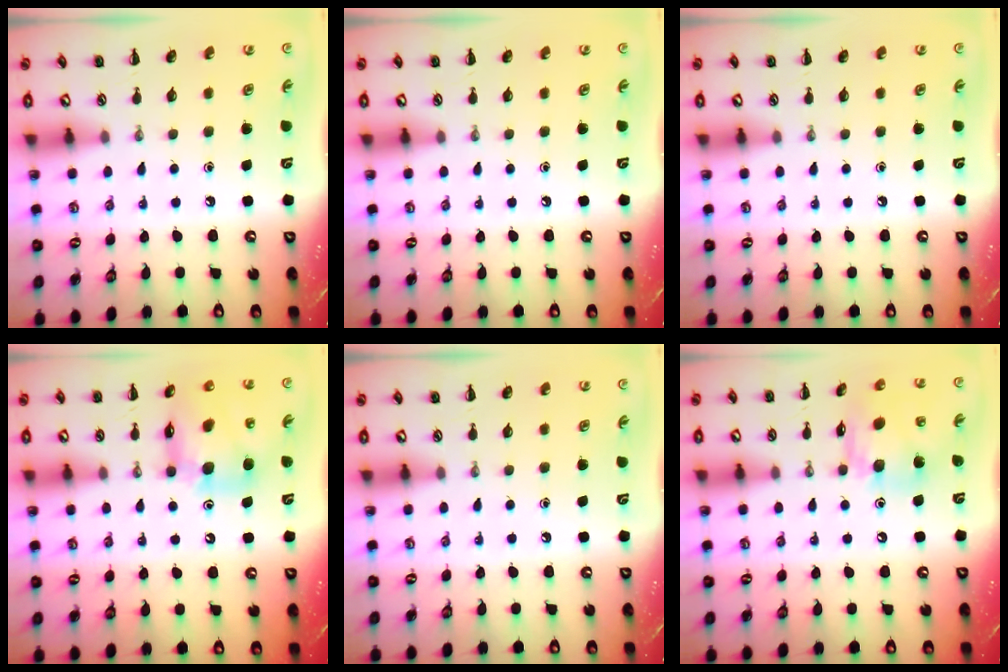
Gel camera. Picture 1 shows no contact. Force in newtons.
{"total": 0.0}
{"total": 0.0}
{"total": 12.3, "press": 11.8, "slide": 3.4}
{"total": 0.0}
{"total": 13.5, "press": 13.4, "slide": 1.6}